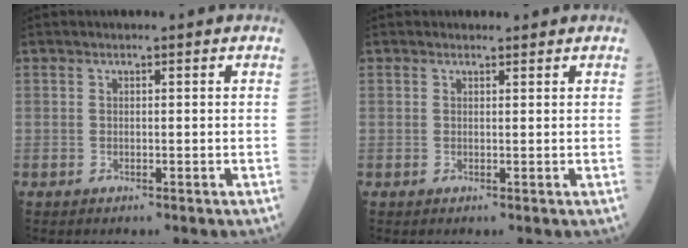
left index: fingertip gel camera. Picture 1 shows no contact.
{"total": 1.2, "force": [1.1, 0.3, 0.0], "torque": [-0.010, 0.001, 0.015]}